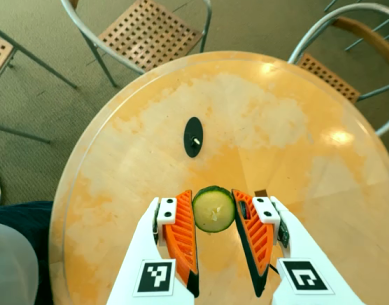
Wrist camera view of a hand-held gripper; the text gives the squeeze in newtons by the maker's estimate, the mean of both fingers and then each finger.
{"total": 8.3, "left": 8.2, "right": 8.4}